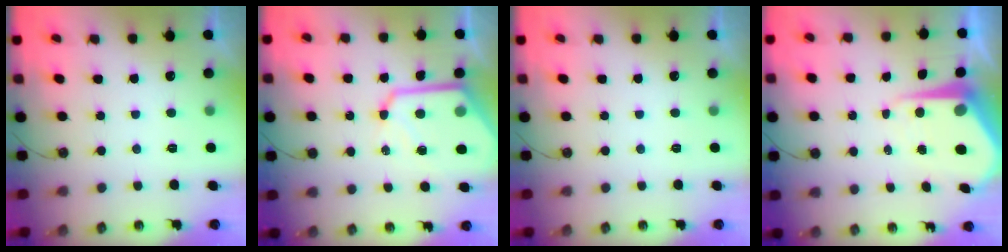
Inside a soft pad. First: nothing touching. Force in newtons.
{"total": 13.8, "press": 13.7, "slide": 1.5}
{"total": 0.0}
{"total": 10.5, "press": 10.5, "slide": 0.9}